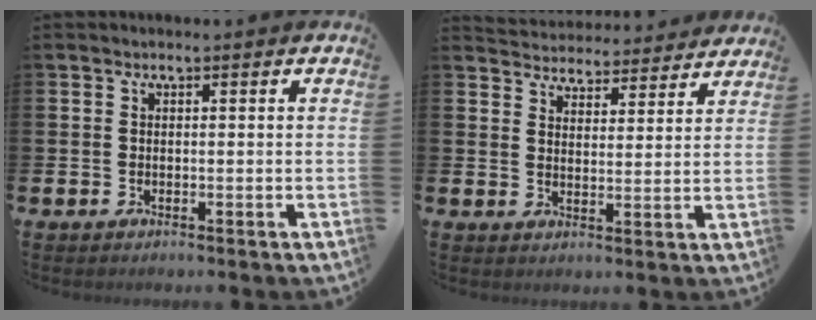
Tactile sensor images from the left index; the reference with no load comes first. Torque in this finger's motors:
{"motor_torque": [1.04, -1.09, 0.29, 0.00]}